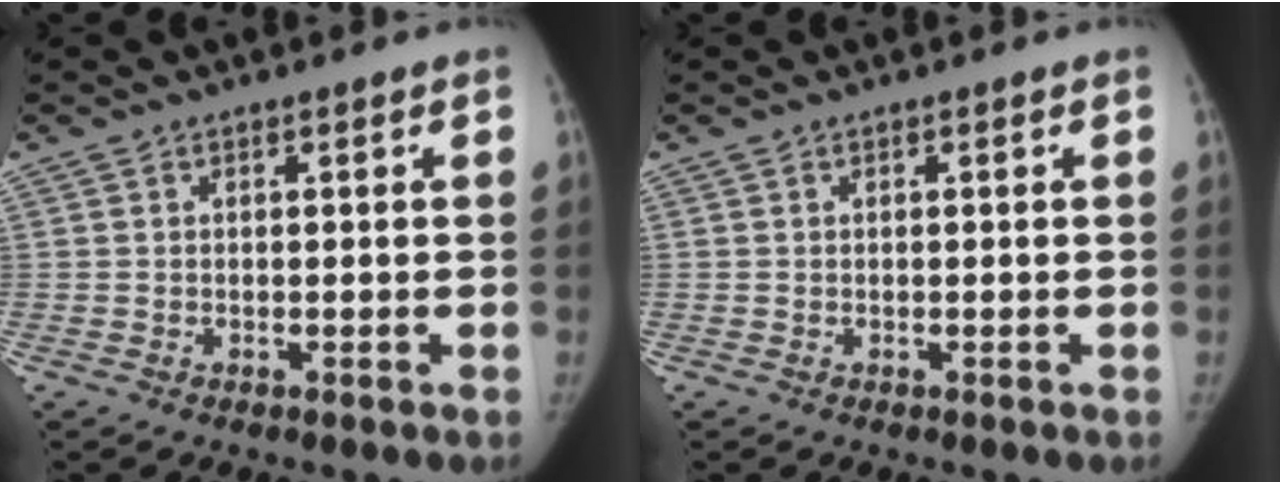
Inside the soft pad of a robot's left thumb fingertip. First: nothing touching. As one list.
[{"total": 0.0}]